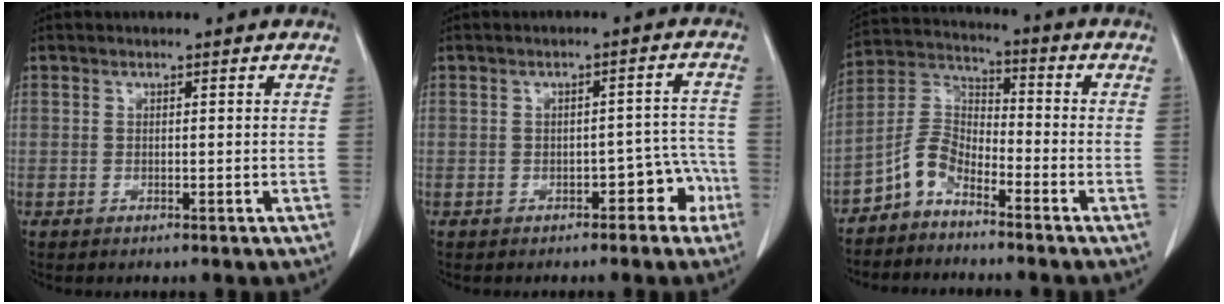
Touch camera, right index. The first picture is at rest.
{"total": 4.7, "force": [-2.4, 2.6, 3.1], "torque": [-0.024, 0.028, -0.026]}
{"total": 6.2, "force": [-4.6, 2.8, 3.0], "torque": [-0.067, 0.019, -0.101]}